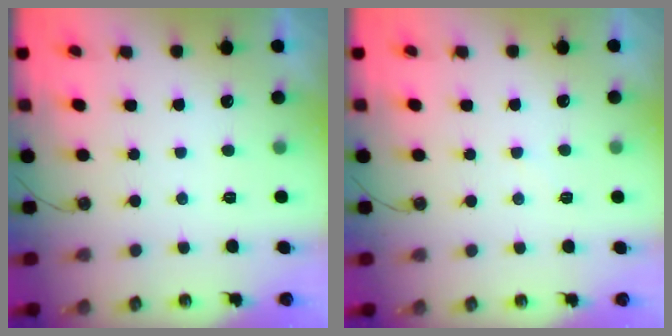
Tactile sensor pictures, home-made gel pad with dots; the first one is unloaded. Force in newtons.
{"total": 4.7, "press": 4.6, "slide": 0.6}